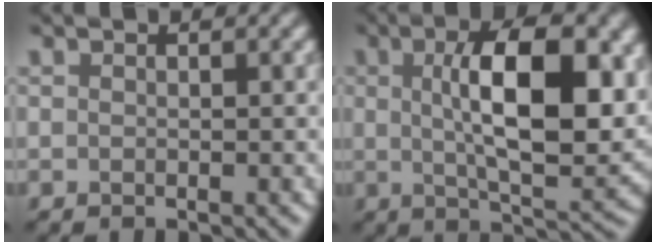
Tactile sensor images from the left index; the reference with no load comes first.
{"total": 11.3, "force": [1.7, 4.6, 10.2], "torque": [-0.158, -0.003, 0.028]}